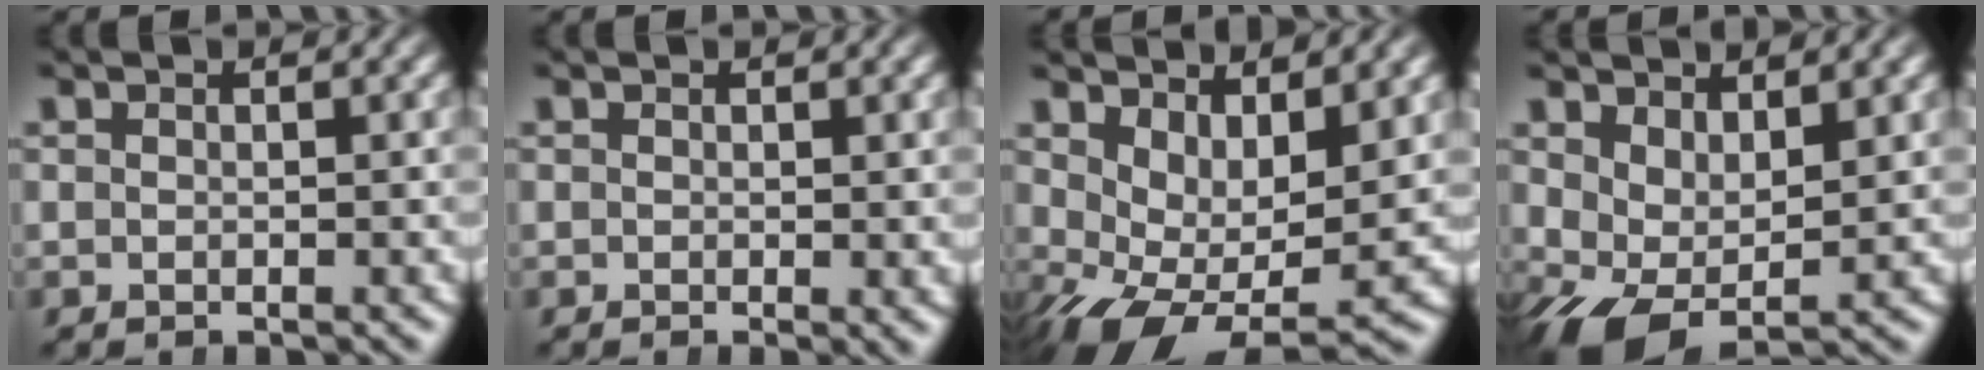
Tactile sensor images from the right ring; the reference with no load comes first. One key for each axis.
{"total": 0.7, "fx": 0.0, "fy": 0.1, "fz": 0.7, "tx": -0.008, "ty": -0.006, "tz": 0.002}
{"total": 8.5, "fx": -2.3, "fy": 5.4, "fz": 6.1, "tx": -0.134, "ty": -0.057, "tz": -0.008}
{"total": 6.0, "fx": -1.7, "fy": 4.5, "fz": 3.5, "tx": -0.091, "ty": -0.042, "tz": -0.014}